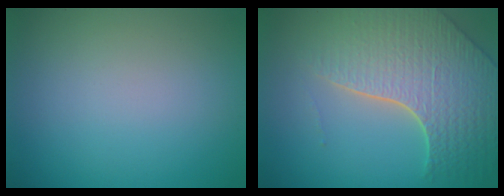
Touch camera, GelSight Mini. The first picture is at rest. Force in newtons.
{"total": 7.6, "press": 5.6, "slide": 5.1}